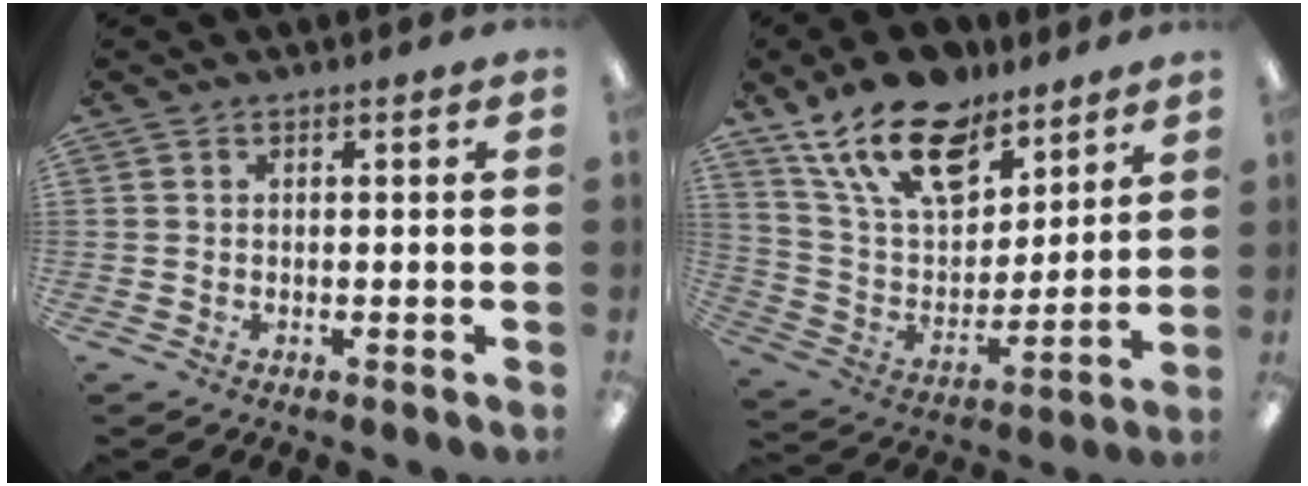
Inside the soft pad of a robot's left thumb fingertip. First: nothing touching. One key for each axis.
{"total": 19.3, "fx": 13.3, "fy": 10.1, "fz": 9.8, "tx": -0.186, "ty": -0.067, "tz": 0.240}